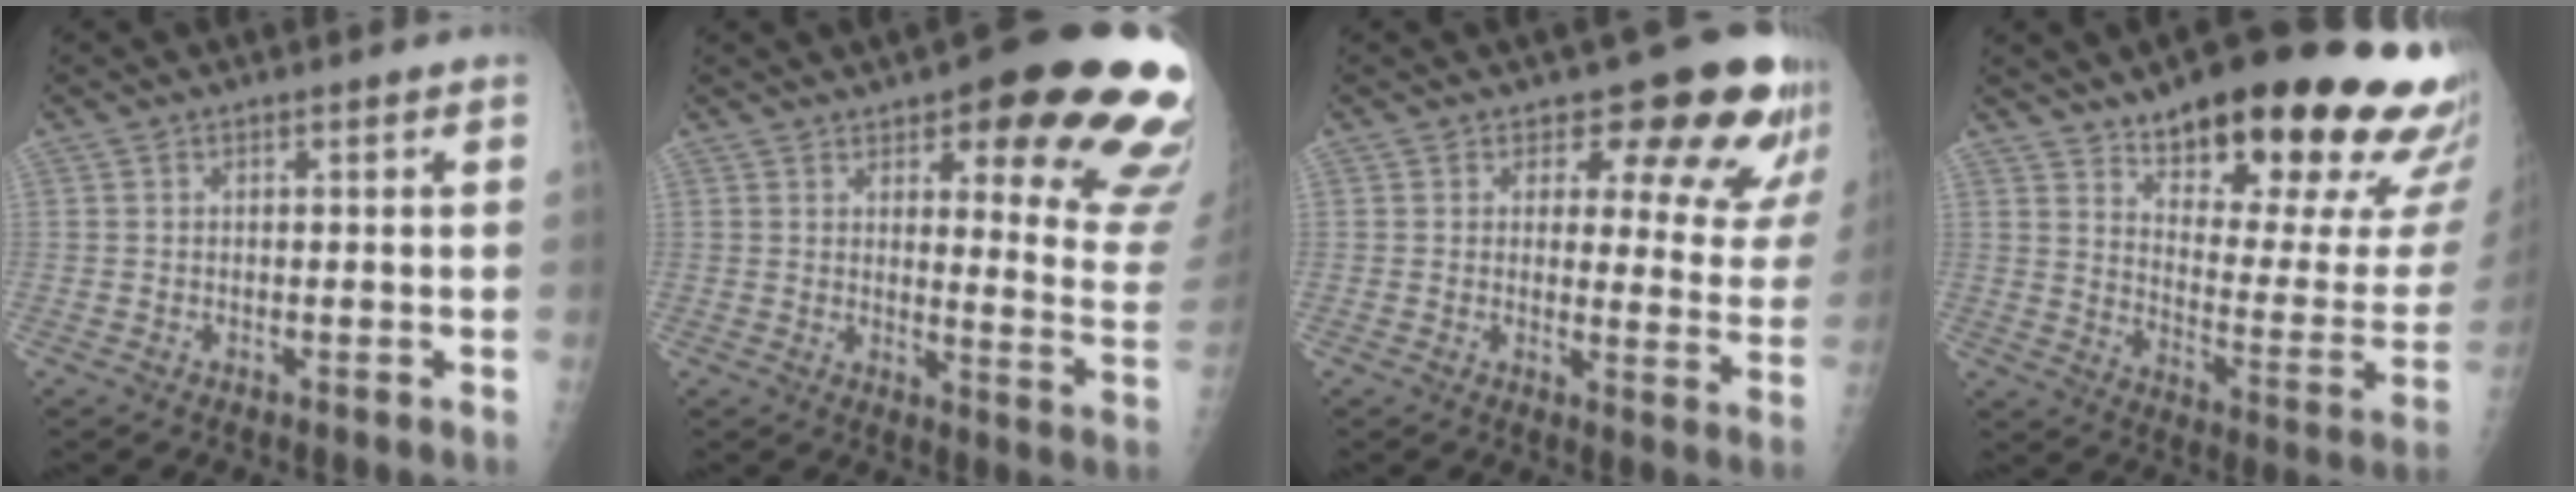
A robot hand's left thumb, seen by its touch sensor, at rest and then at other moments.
{"total": 22.3, "force": [13.7, 6.1, 16.5], "torque": [-0.162, -0.072, 0.165]}
{"total": 14.6, "force": [11.2, 6.2, 7.0], "torque": [-0.028, -0.076, 0.110]}
{"total": 29.0, "force": [20.1, 8.3, 19.2], "torque": [-0.220, -0.100, 0.280]}